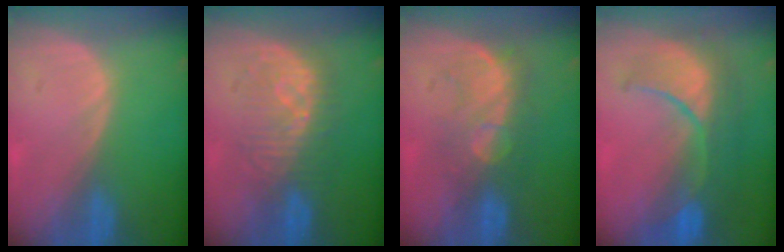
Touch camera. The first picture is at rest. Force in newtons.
{"total": 7.9, "press": 7.9, "slide": 0.5}
{"total": 7.8, "press": 7.7, "slide": 1.6}
{"total": 10.0, "press": 9.2, "slide": 4.1}